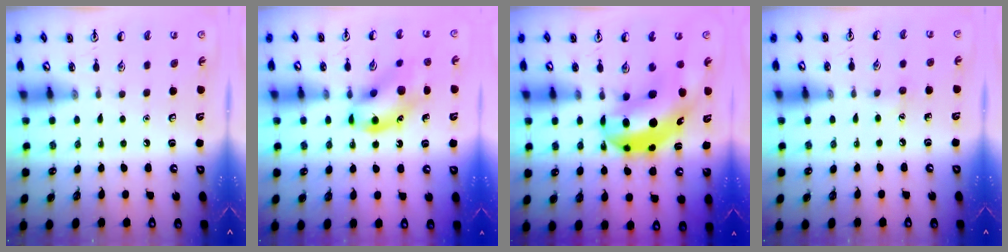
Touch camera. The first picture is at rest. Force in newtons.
{"total": 13.6, "press": 13.5, "slide": 1.5}
{"total": 11.9, "press": 11.3, "slide": 3.6}
{"total": 4.4, "press": 4.2, "slide": 1.3}